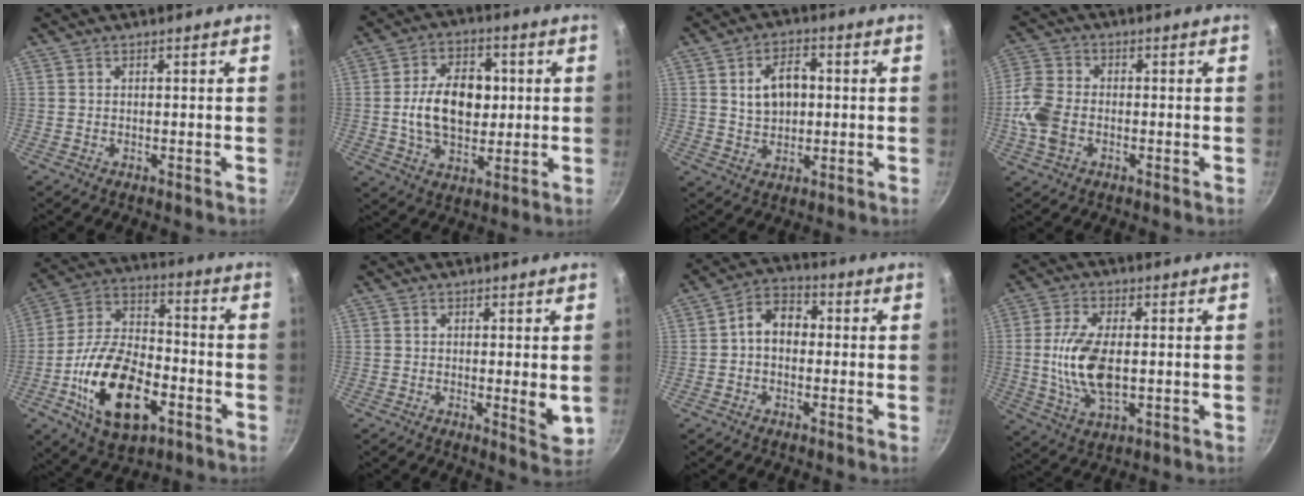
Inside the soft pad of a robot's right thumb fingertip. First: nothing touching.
{"total": 13.9, "force": [0.8, 9.3, 10.3], "torque": [-0.142, 0.005, 0.008]}
{"total": 8.3, "force": [1.1, 5.7, 6.0], "torque": [-0.081, 0.008, 0.019]}
{"total": 7.9, "force": [-2.0, 5.5, 5.4], "torque": [-0.113, 0.014, -0.053]}
{"total": 20.6, "force": [-7.3, 11.2, 15.7], "torque": [-0.276, 0.033, -0.134]}
{"total": 4.3, "force": [0.0, 1.0, 4.2], "torque": [-0.060, -0.017, -0.002]}
{"total": 9.4, "force": [0.7, 6.6, 6.7], "torque": [-0.071, 0.028, -0.003]}
{"total": 11.7, "force": [-0.2, 5.9, 10.1], "torque": [-0.200, -0.002, -0.004]}